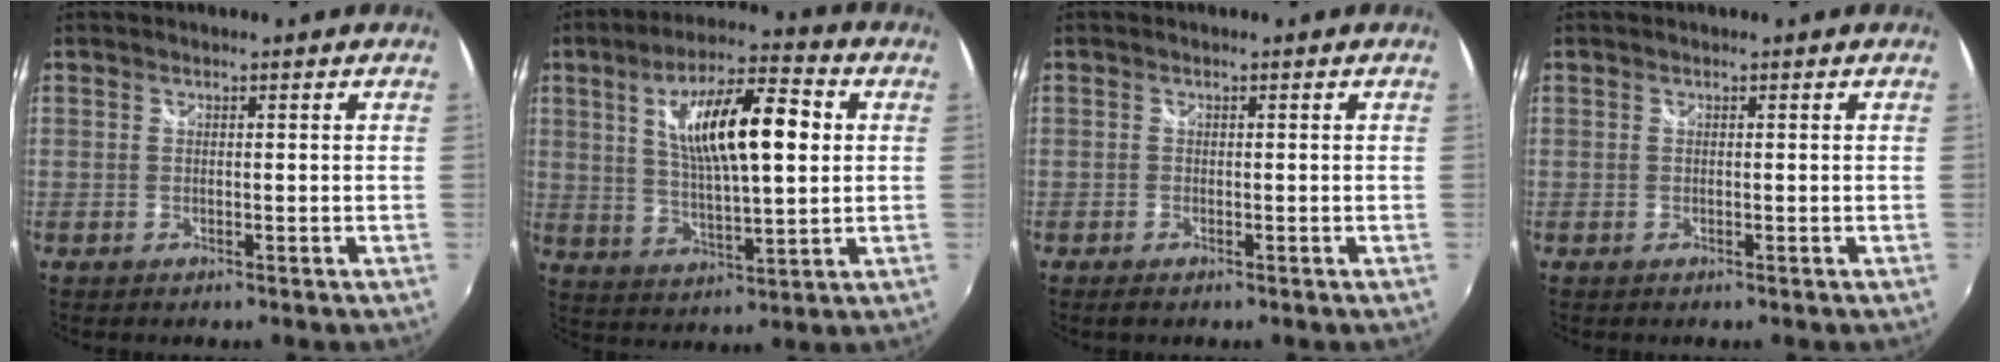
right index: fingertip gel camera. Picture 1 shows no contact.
{"total": 16.2, "force": [3.8, 4.9, 15.0], "torque": [-0.257, 0.018, 0.067]}
{"total": 1.1, "force": [-0.9, 0.5, 0.5], "torque": [-0.011, -0.007, -0.018]}
{"total": 0.0}